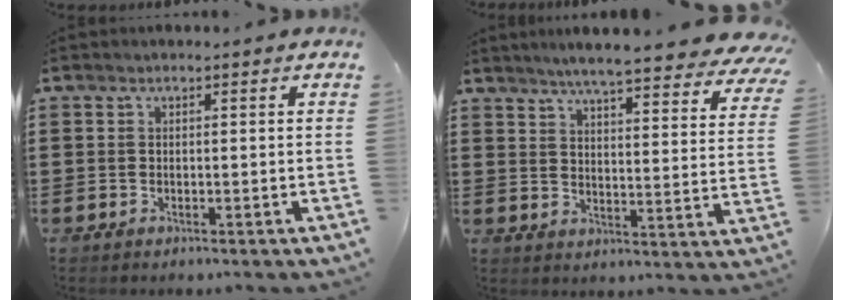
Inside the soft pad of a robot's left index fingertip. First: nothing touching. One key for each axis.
{"total": 6.1, "fx": 5.4, "fy": -0.3, "fz": 2.7, "tx": -0.067, "ty": -0.032, "tz": 0.091}